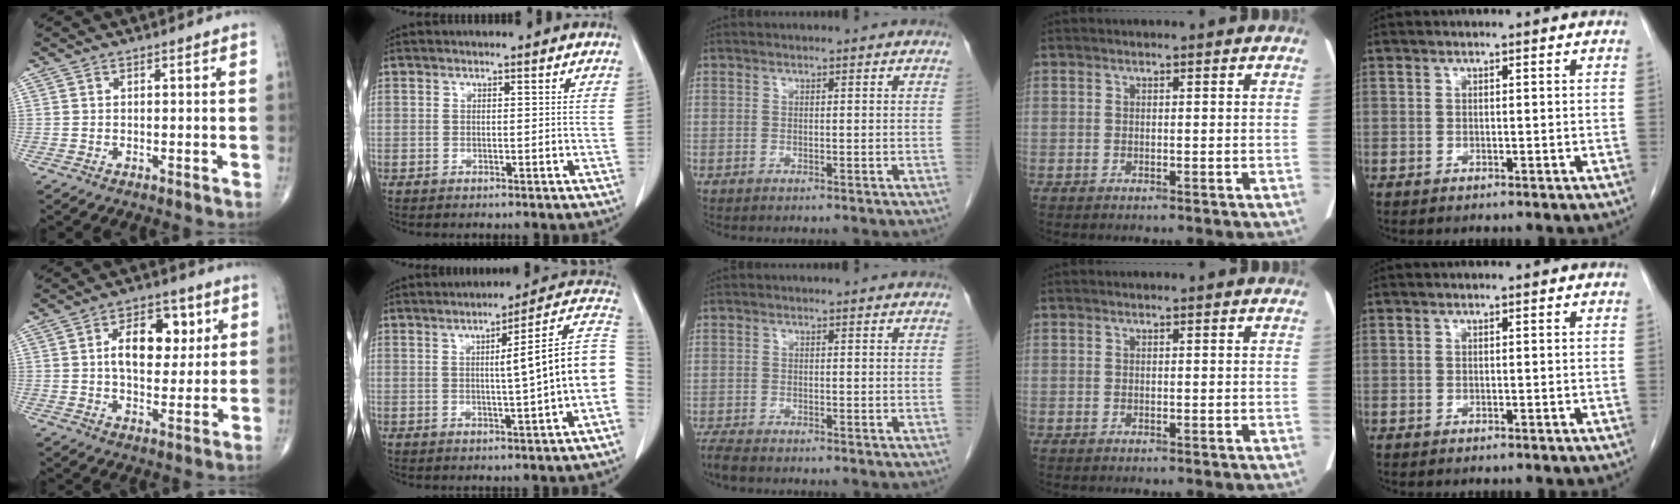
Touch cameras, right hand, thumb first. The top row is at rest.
{"thumb": {"total": 12.0, "force": [2.9, 7.1, 9.2], "torque": [-0.103, -0.002, 0.043]}, "index": {"total": 12.8, "force": [-0.6, -0.4, 12.7], "torque": [-0.158, 0.024, -0.015]}, "middle": {"total": 2.3, "force": [-2.1, 0.2, 1.0], "torque": [-0.031, -0.012, -0.039]}}